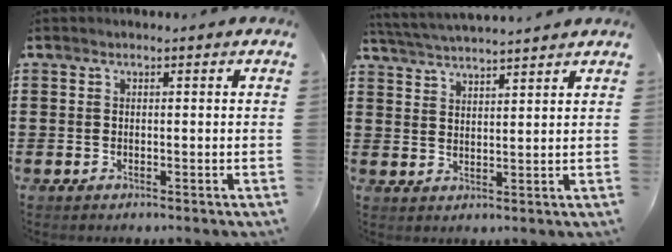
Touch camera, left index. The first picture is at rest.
{"total": 3.6, "force": [3.5, -0.5, 0.4], "torque": [-0.020, -0.016, 0.062]}